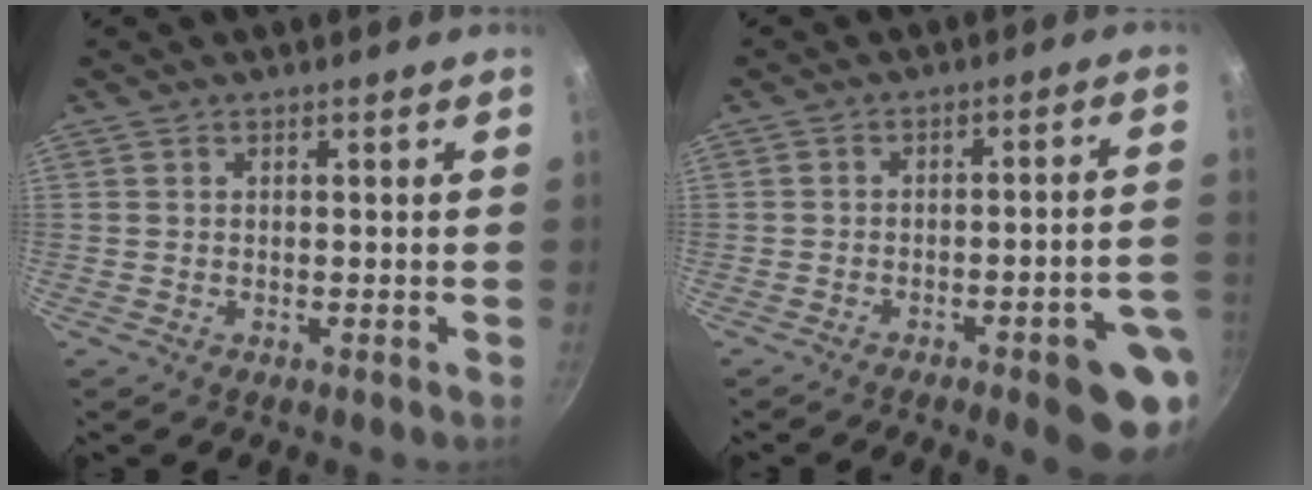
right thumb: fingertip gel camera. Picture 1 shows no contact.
{"total": 12.2, "force": [-5.9, 2.5, 10.3], "torque": [-0.095, 0.042, -0.069]}